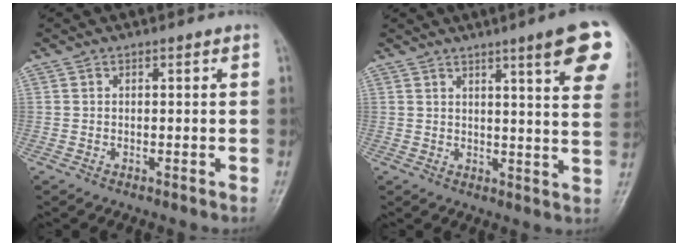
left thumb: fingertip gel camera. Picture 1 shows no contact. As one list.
[{"total": 14.2, "force": [7.7, 1.7, 11.8], "torque": [-0.127, -0.030, 0.088]}]